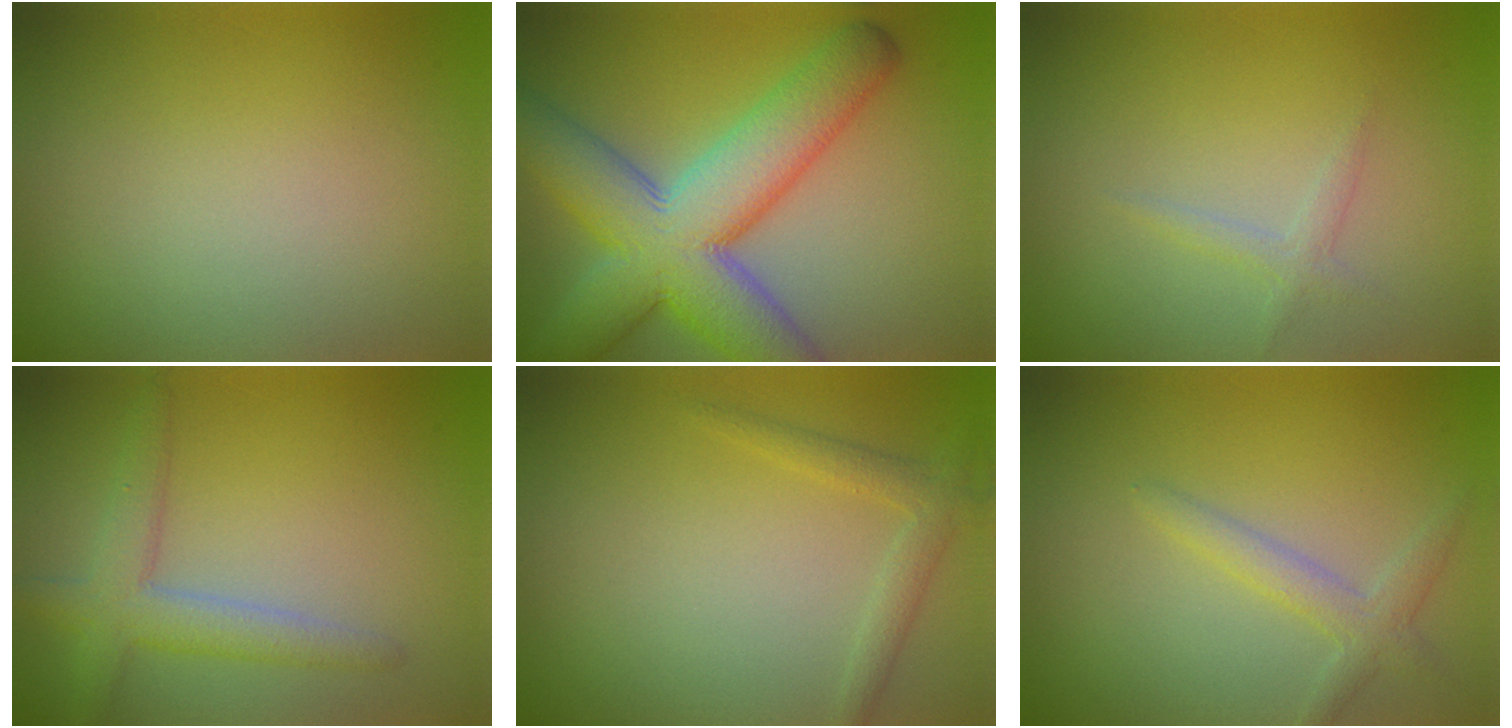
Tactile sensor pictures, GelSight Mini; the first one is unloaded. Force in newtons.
{"total": 11.2, "press": 11.1, "slide": 0.4}
{"total": 1.2, "press": 1.2, "slide": 0.1}
{"total": 3.5, "press": 3.5, "slide": 0.2}
{"total": 1.8, "press": 1.7, "slide": 0.1}
{"total": 2.2, "press": 2.2, "slide": 0.1}